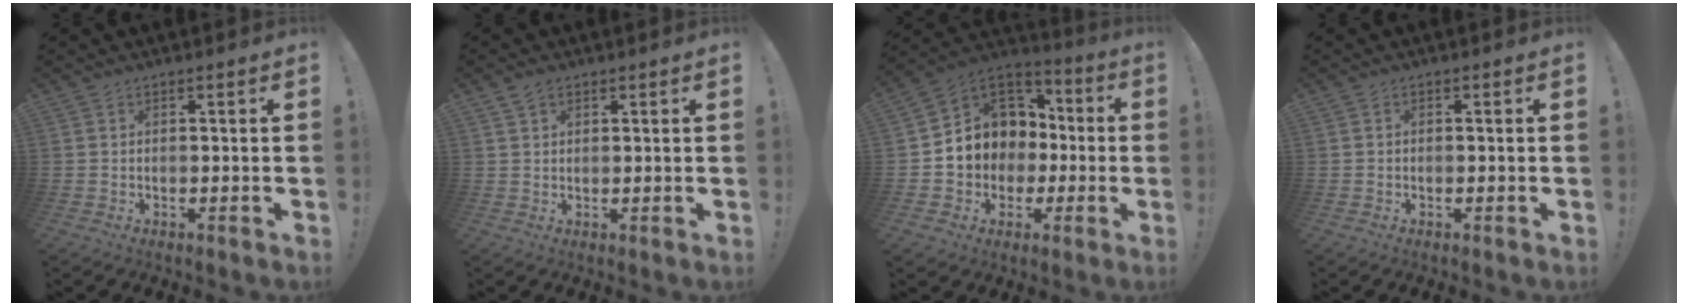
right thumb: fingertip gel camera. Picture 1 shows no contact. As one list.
[{"total": 2.5, "force": [1.8, 1.5, 0.9], "torque": [-0.005, -0.008, 0.032]}, {"total": 9.9, "force": [0.5, 9.5, 2.9], "torque": [-0.034, -0.009, 0.029]}, {"total": 0.5, "force": [-0.4, 0.2, 0.2], "torque": [-0.005, 0.001, -0.006]}]